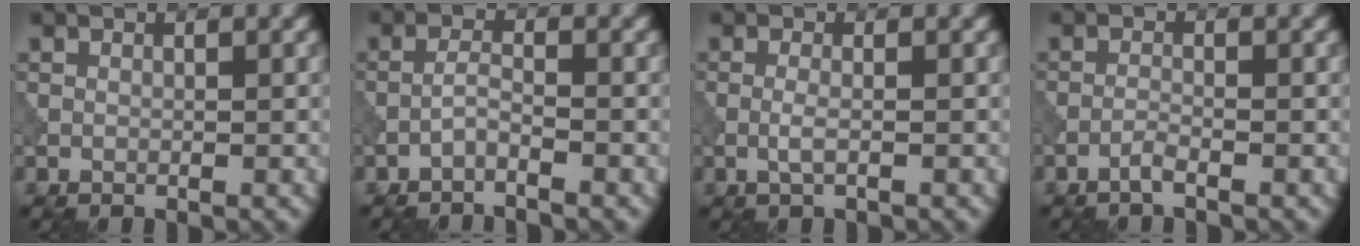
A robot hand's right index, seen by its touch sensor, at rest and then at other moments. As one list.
[{"total": 1.4, "force": [-1.1, 0.1, 0.9], "torque": [-0.018, 0.007, -0.028]}, {"total": 1.4, "force": [-0.4, 0.3, 1.3], "torque": [-0.029, 0.000, -0.012]}, {"total": 1.1, "force": [-0.9, 0.1, 0.7], "torque": [-0.013, 0.005, -0.021]}]